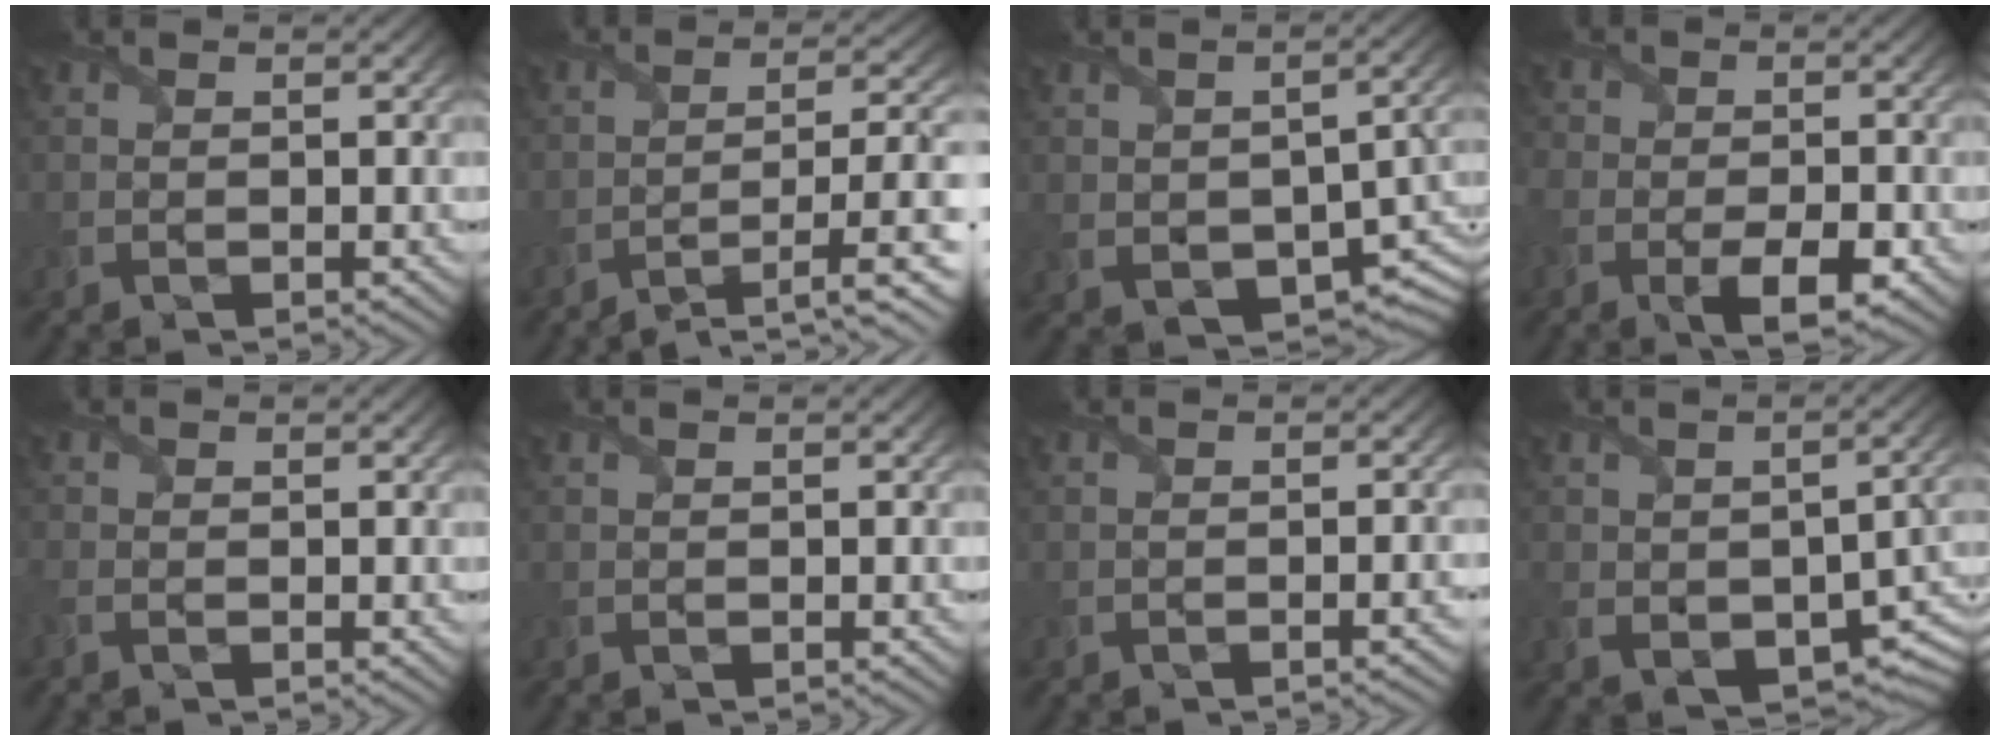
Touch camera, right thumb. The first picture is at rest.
{"total": 7.3, "force": [-4.2, 1.5, 5.8], "torque": [-0.085, 0.000, -0.065]}
{"total": 8.6, "force": [-1.8, 5.2, 6.6], "torque": [-0.112, -0.031, -0.014]}
{"total": 6.9, "force": [-3.2, 4.2, 4.5], "torque": [-0.076, -0.020, -0.046]}
{"total": 1.2, "force": [-0.8, 0.6, 0.7], "torque": [-0.021, -0.006, -0.015]}
{"total": 0.0}
{"total": 1.4, "force": [-0.8, 0.0, 1.1], "torque": [-0.010, 0.003, -0.015]}
{"total": 9.0, "force": [-2.7, 5.5, 6.6], "torque": [-0.109, -0.039, -0.024]}